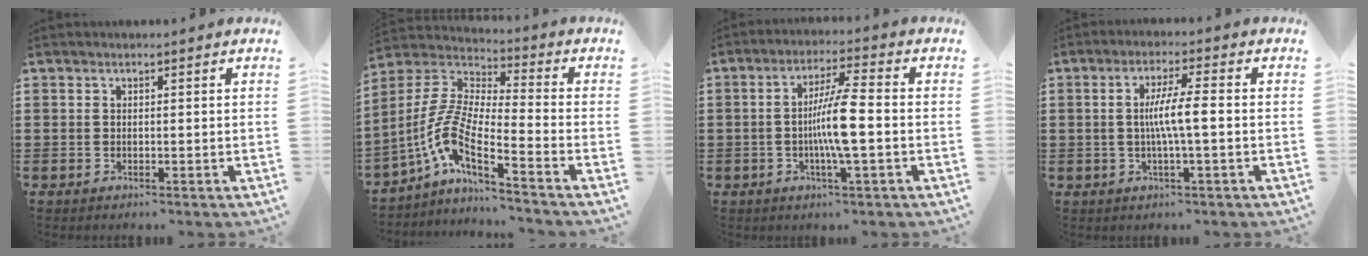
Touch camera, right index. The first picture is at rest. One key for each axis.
{"total": 7.5, "fx": -4.6, "fy": 0.9, "fz": 5.9, "tx": -0.167, "ty": -0.039, "tz": -0.106}
{"total": 7.9, "fx": -1.3, "fy": 0.3, "fz": 7.8, "tx": -0.148, "ty": -0.010, "tz": -0.031}
{"total": 5.4, "fx": -0.5, "fy": 0.3, "fz": 5.4, "tx": -0.095, "ty": -0.002, "tz": -0.013}